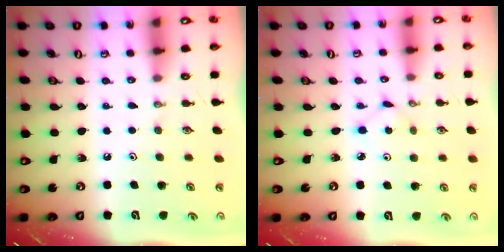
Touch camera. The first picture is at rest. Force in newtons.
{"total": 1.3, "press": 1.3, "slide": 0.2}